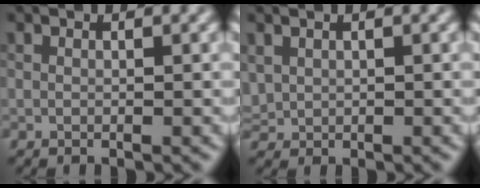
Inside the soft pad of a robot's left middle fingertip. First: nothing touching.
{"total": 0.0}